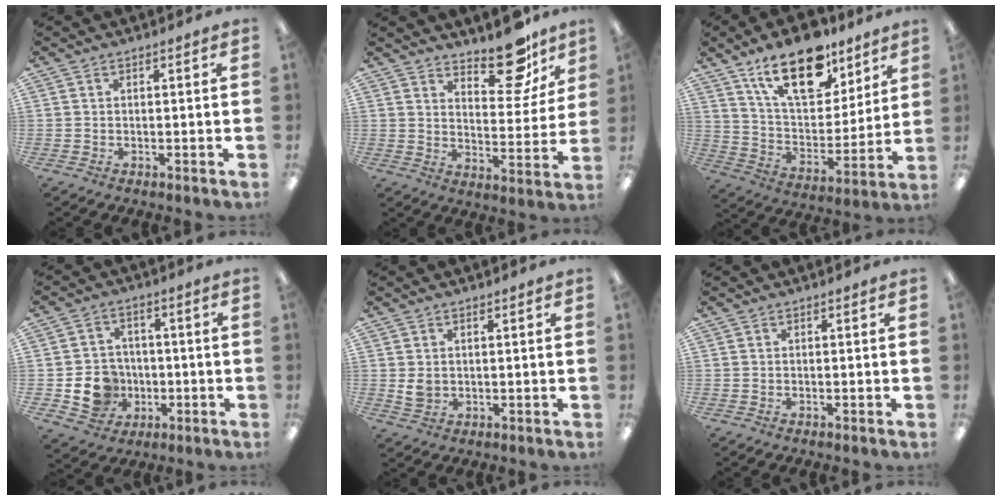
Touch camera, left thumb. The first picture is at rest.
{"total": 13.4, "force": [10.6, 5.3, 6.4], "torque": [-0.061, -0.079, 0.181]}
{"total": 20.3, "force": [13.5, 9.6, 11.7], "torque": [-0.195, -0.068, 0.235]}
{"total": 9.7, "force": [-2.5, 8.6, 3.5], "torque": [-0.085, 0.021, -0.036]}
{"total": 2.9, "force": [0.8, 2.4, 1.5], "torque": [-0.013, -0.003, 0.012]}
{"total": 0.0}